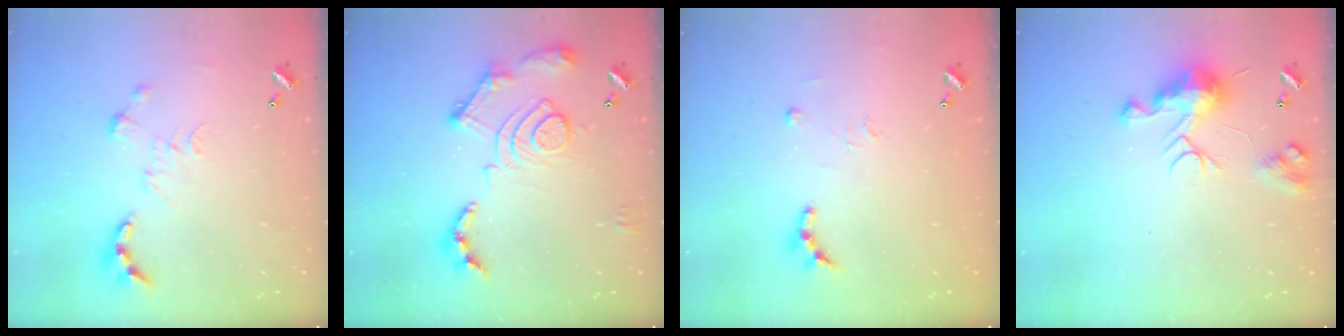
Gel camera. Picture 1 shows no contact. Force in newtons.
{"total": 18.1, "press": 18.0, "slide": 1.9}
{"total": 7.8, "press": 7.8, "slide": 0.4}
{"total": 9.0, "press": 9.0, "slide": 0.5}